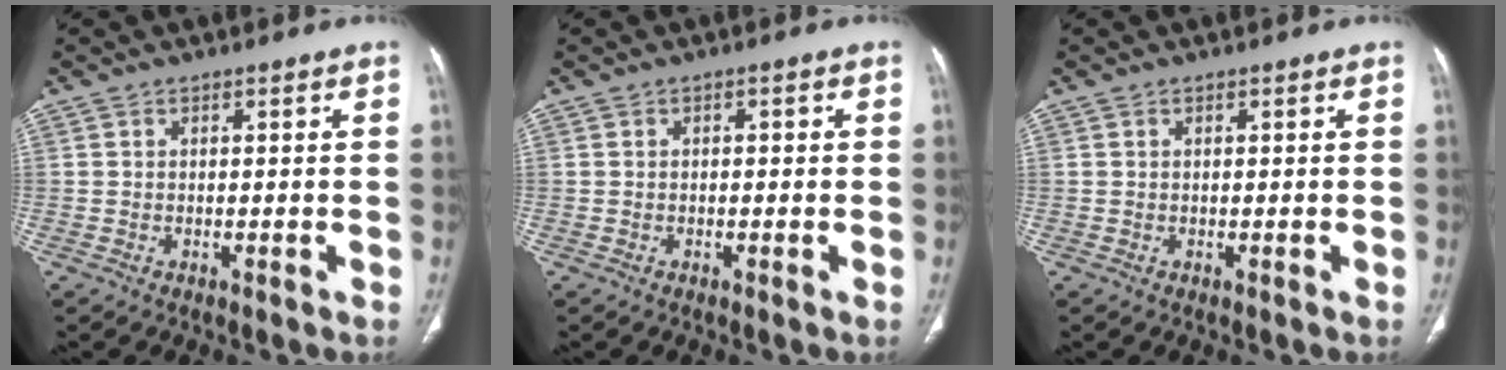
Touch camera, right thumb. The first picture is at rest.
{"total": 0.8, "force": [0.1, 0.4, 0.7], "torque": [-0.007, 0.001, -0.001]}
{"total": 0.0}